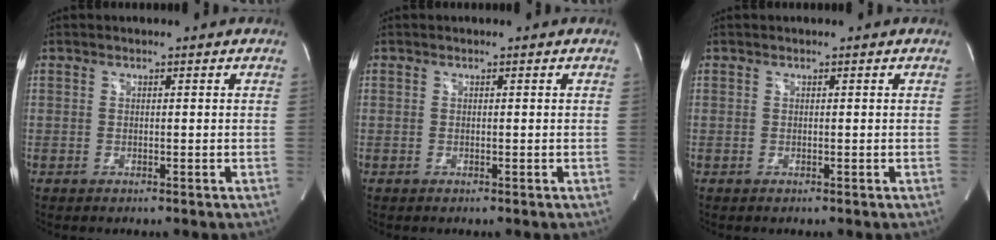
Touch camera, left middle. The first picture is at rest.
{"total": 0.0}
{"total": 0.0}